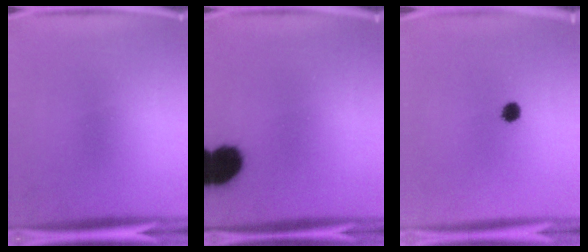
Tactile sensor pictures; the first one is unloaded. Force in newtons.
{"total": 10.5}
{"total": 2.8}